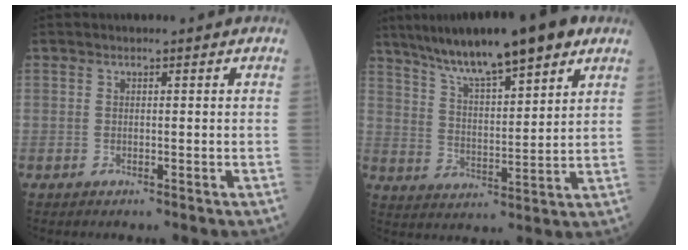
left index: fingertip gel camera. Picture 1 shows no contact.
{"total": 15.8, "force": [11.4, 2.1, 10.8], "torque": [-0.179, 0.022, 0.192]}